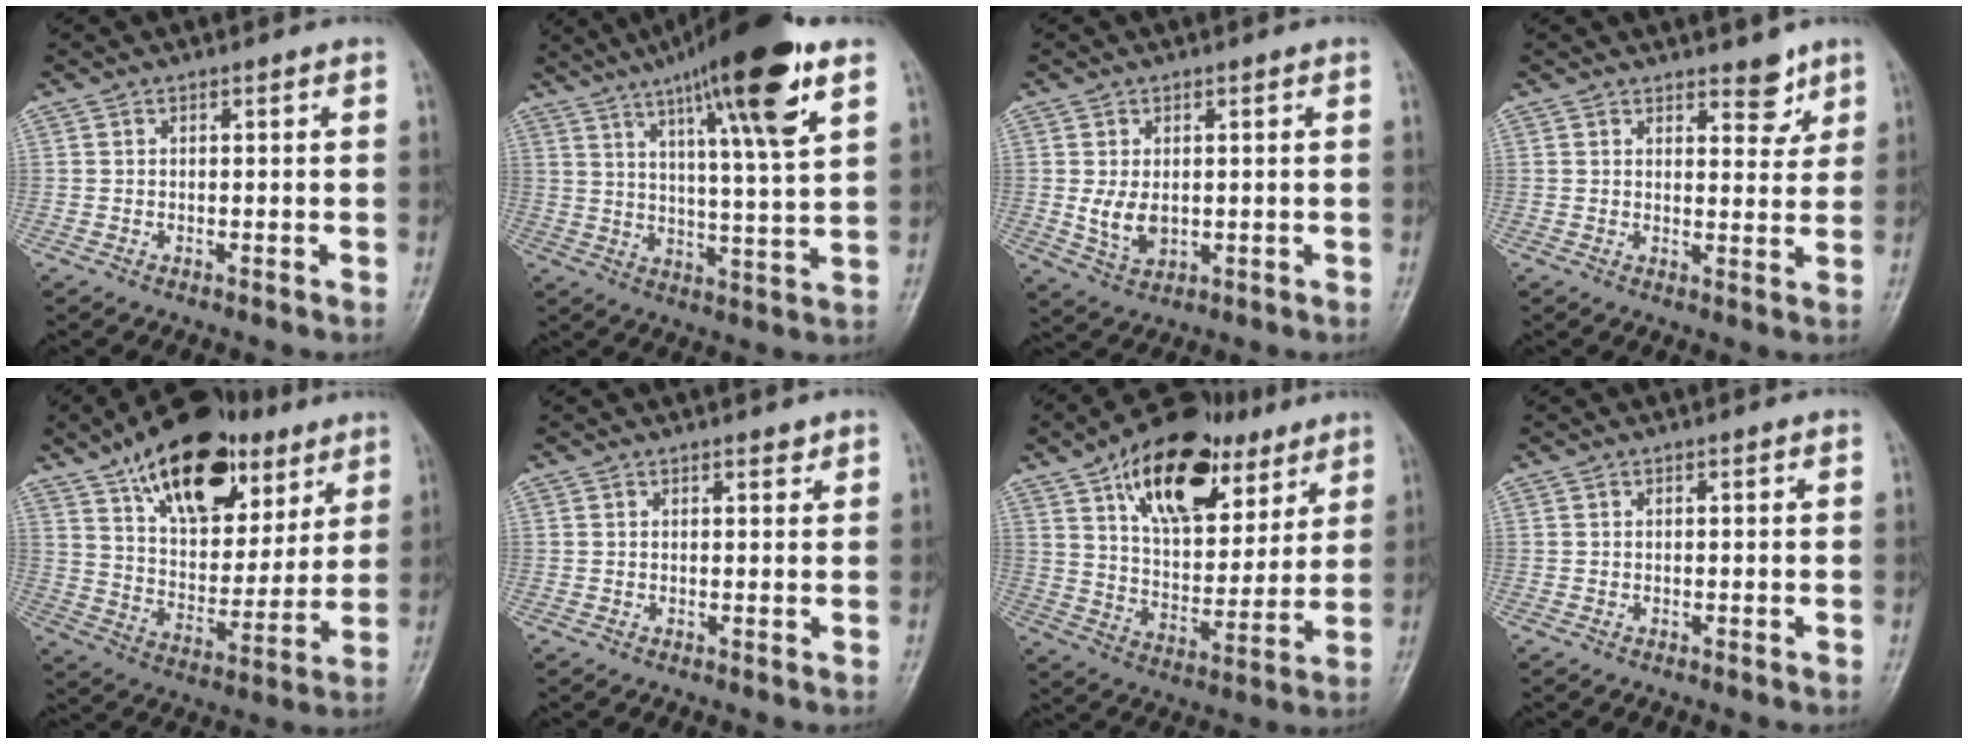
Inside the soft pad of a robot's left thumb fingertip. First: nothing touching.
{"total": 18.6, "force": [10.3, 2.2, 15.4], "torque": [-0.231, -0.029, 0.160]}
{"total": 5.4, "force": [-0.1, 3.7, 4.0], "torque": [-0.063, -0.005, 0.008]}
{"total": 4.5, "force": [3.1, 2.2, 2.4], "torque": [-0.002, -0.019, 0.040]}
{"total": 23.2, "force": [13.0, 12.4, 14.6], "torque": [-0.189, -0.035, 0.215]}
{"total": 1.0, "force": [0.8, 0.5, 0.4], "torque": [0.001, -0.003, 0.009]}
{"total": 22.0, "force": [11.6, 11.8, 14.6], "torque": [-0.181, -0.030, 0.189]}
{"total": 0.0}